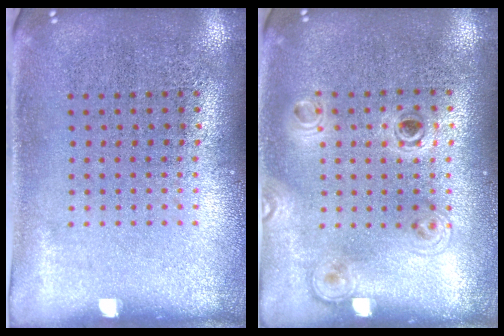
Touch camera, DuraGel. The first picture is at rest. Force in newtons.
{"total": 1.2, "press": 1.2, "slide": 0.5}